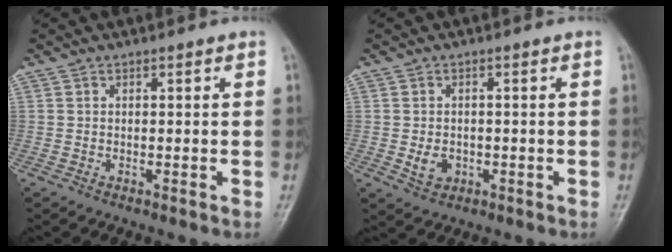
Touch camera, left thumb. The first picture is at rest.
{"total": 3.2, "force": [-0.7, 2.5, 1.9], "torque": [-0.022, 0.001, -0.005]}